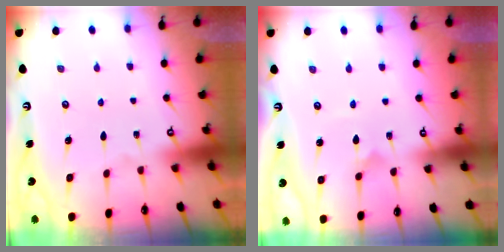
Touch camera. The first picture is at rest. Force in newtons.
{"total": 1.3, "press": 1.3, "slide": 0.1}